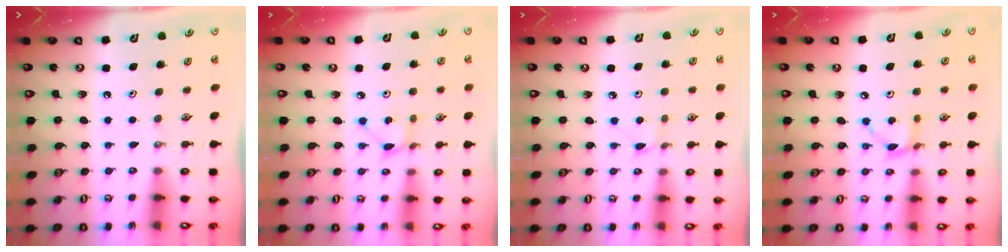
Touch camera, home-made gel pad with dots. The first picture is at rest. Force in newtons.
{"total": 1.5, "press": 1.5, "slide": 0.2}
{"total": 1.5, "press": 1.5, "slide": 0.2}
{"total": 5.3, "press": 5.3, "slide": 0.2}